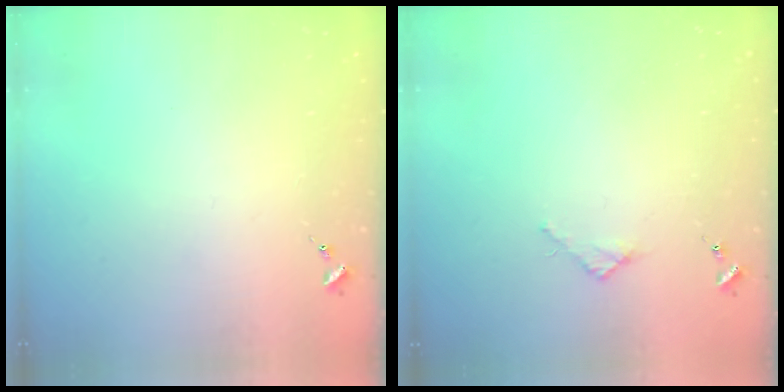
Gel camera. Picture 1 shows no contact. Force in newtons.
{"total": 2.4, "press": 2.3, "slide": 0.3}